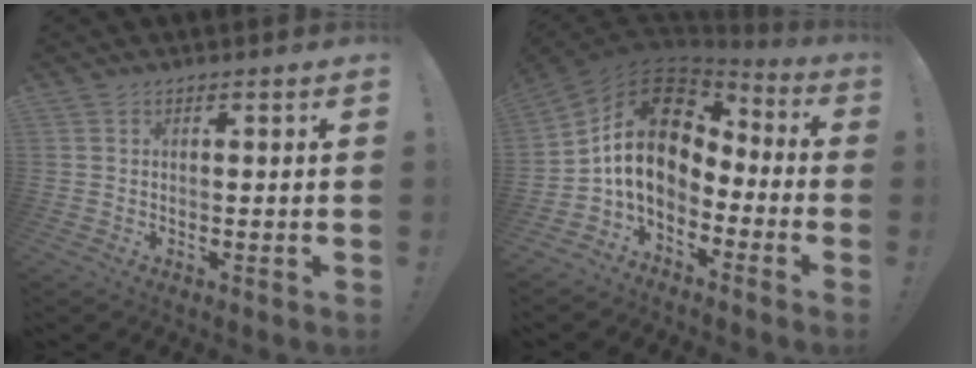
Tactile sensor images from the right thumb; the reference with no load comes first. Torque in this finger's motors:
{"motor_torque": [2.67, 2.34, 1.47, -1.30, 0.15]}